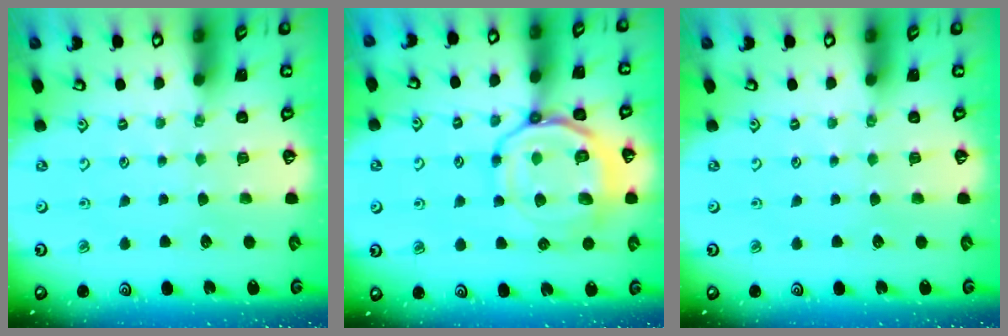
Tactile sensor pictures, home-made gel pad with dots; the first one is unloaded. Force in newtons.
{"total": 14.9, "press": 14.8, "slide": 1.6}
{"total": 0.0}